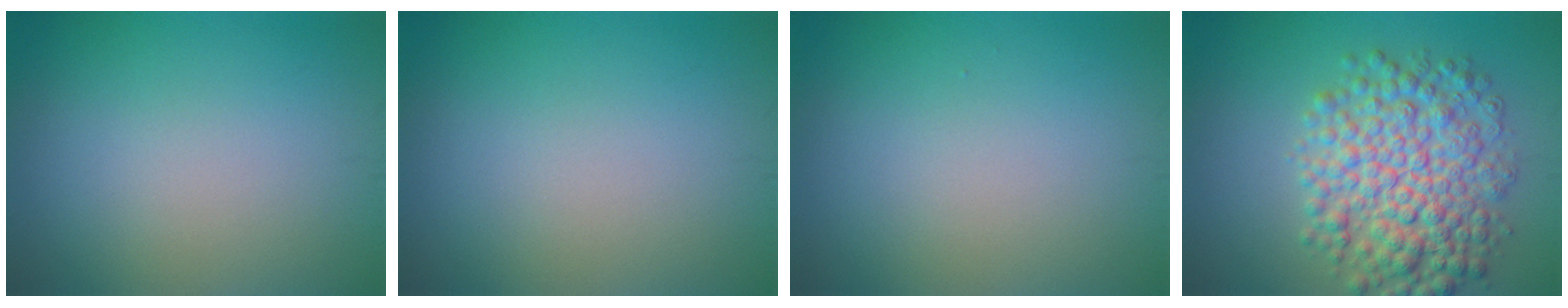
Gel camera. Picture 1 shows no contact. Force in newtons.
{"total": 0.0}
{"total": 0.0}
{"total": 8.0, "press": 8.0, "slide": 0.1}